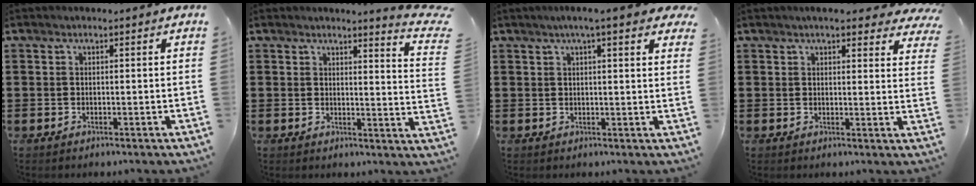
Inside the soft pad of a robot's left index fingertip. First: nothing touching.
{"total": 3.2, "force": [3.0, -0.2, 1.1], "torque": [-0.021, -0.022, 0.049]}
{"total": 4.3, "force": [3.0, 0.4, 3.0], "torque": [-0.067, 0.007, 0.052]}
{"total": 4.3, "force": [3.8, 0.9, 1.8], "torque": [-0.038, -0.008, 0.069]}